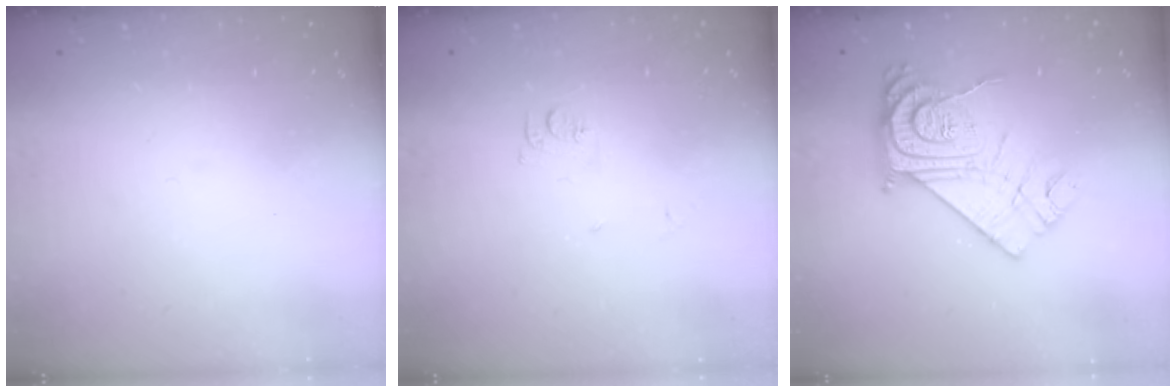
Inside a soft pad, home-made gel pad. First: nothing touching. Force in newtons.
{"total": 5.7, "press": 5.7, "slide": 0.6}
{"total": 18.1, "press": 18.0, "slide": 1.5}